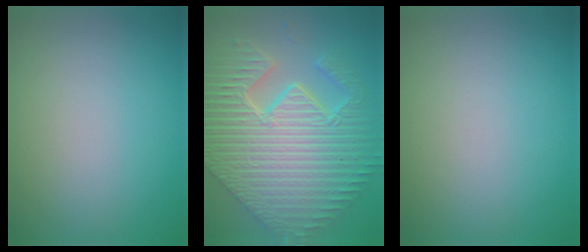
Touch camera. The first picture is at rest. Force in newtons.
{"total": 11.6, "press": 7.8, "slide": 8.6}
{"total": 0.0}